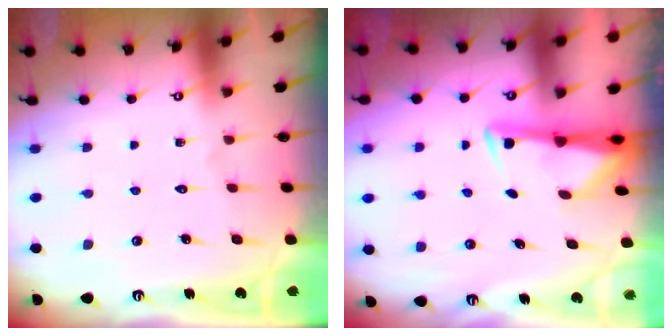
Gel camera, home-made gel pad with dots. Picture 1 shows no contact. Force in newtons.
{"total": 3.0, "press": 2.9, "slide": 0.5}